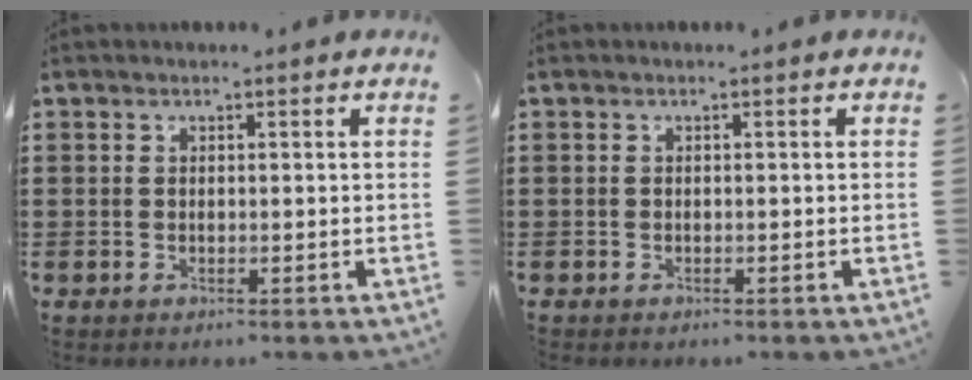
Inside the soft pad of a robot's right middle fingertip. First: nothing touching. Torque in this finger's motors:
{"motor_torque": [0.39, -0.14, 0.09, 0.03]}